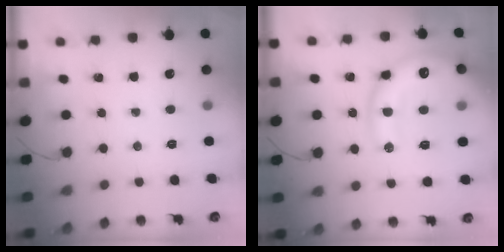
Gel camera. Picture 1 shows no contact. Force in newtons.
{"total": 18.5, "press": 18.3, "slide": 2.7}